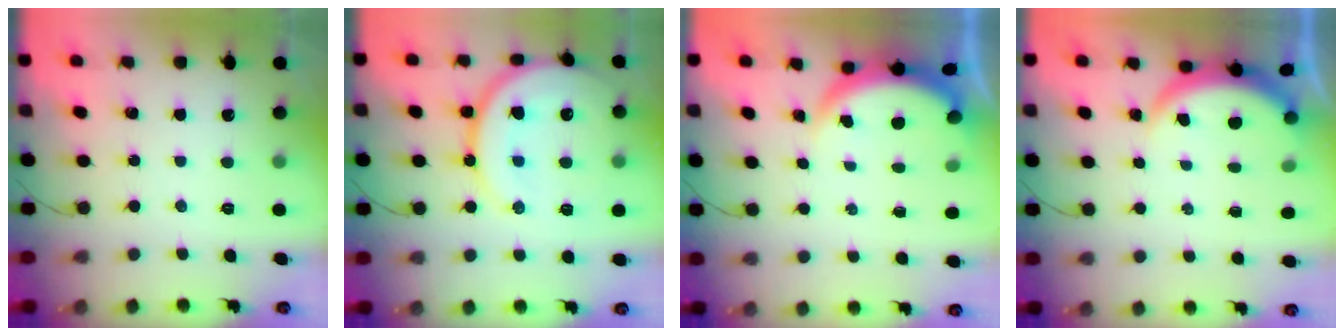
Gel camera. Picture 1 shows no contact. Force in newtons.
{"total": 18.8, "press": 18.5, "slide": 3.7}
{"total": 3.8, "press": 3.8, "slide": 0.2}
{"total": 3.9, "press": 3.9, "slide": 0.1}